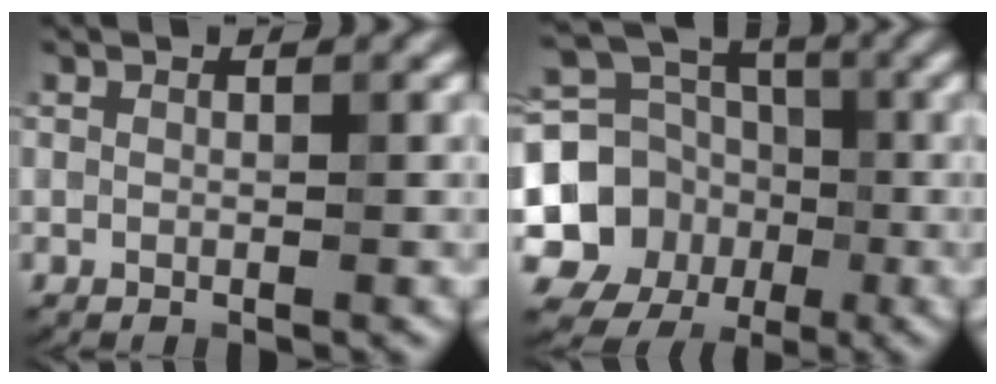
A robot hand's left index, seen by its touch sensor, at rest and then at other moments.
{"total": 9.9, "force": [-1.9, 9.1, 3.6], "torque": [-0.060, -0.012, -0.052]}